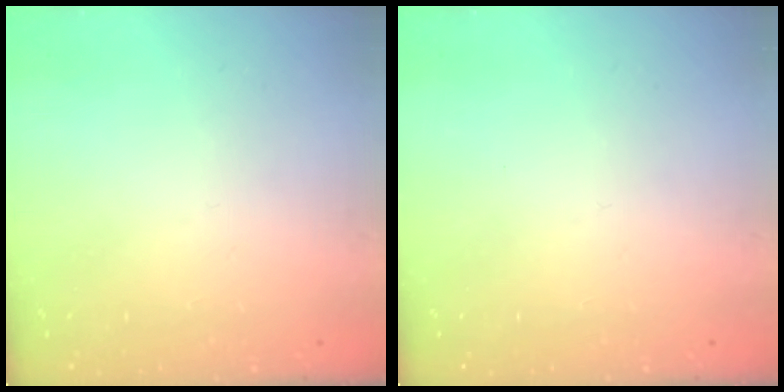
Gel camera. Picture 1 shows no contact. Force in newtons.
{"total": 0.0}